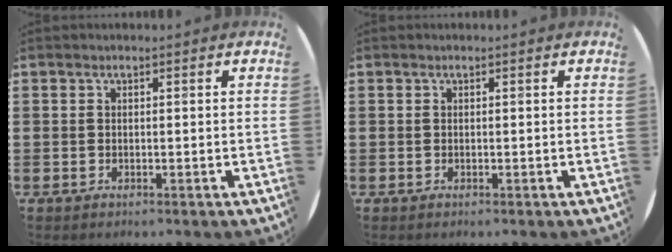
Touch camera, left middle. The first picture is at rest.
{"total": 0.0}